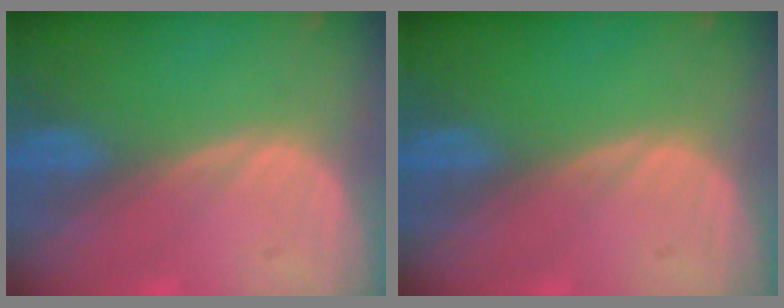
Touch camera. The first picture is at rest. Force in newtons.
{"total": 0.0}